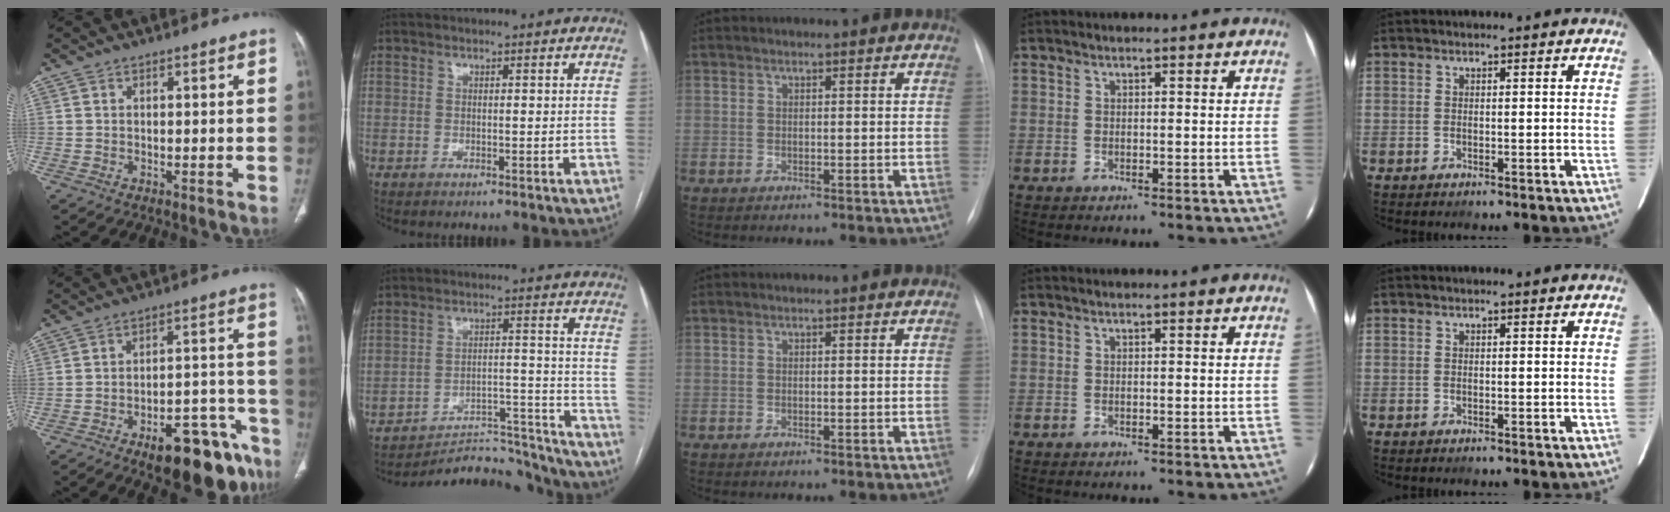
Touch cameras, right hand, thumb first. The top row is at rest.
{"thumb": {"total": 16.9, "force": [-11.1, 6.3, 11.0], "torque": [-0.084, 0.089, -0.155]}, "index": {"total": 14.4, "force": [-14.2, 2.2, 0.6], "torque": [0.004, 0.046, -0.205]}}